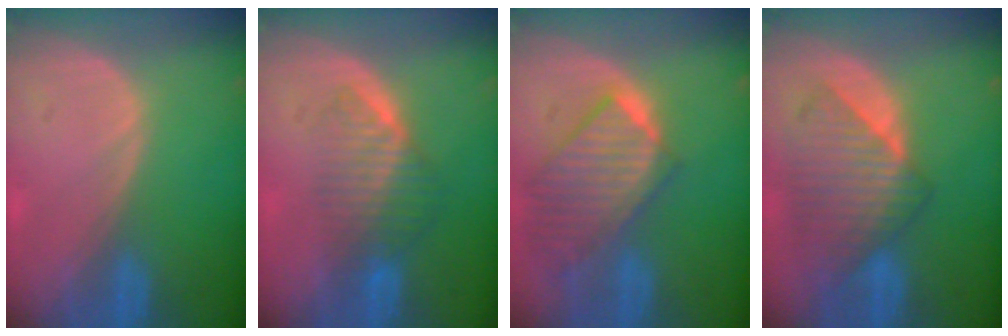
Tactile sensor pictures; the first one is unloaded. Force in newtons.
{"total": 6.5, "press": 5.8, "slide": 2.9}
{"total": 9.8, "press": 8.6, "slide": 4.7}
{"total": 8.7, "press": 8.1, "slide": 3.1}